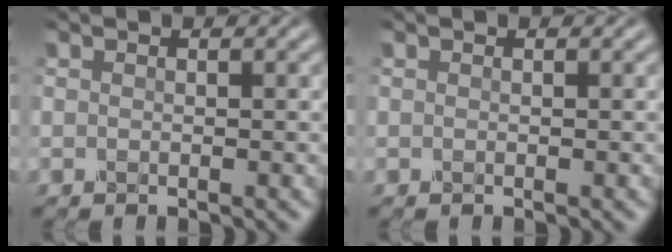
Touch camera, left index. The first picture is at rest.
{"total": 0.0}